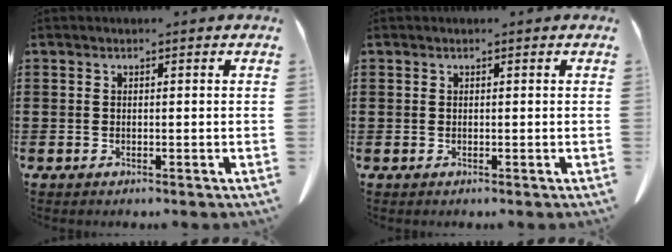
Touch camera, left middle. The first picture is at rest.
{"total": 0.0}